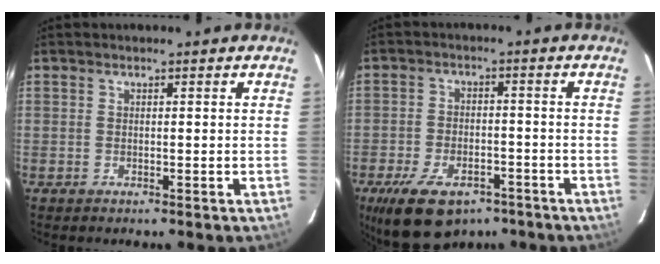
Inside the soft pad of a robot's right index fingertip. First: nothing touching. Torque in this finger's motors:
{"motor_torque": [1.03, -1.12, 0.56, 0.11]}